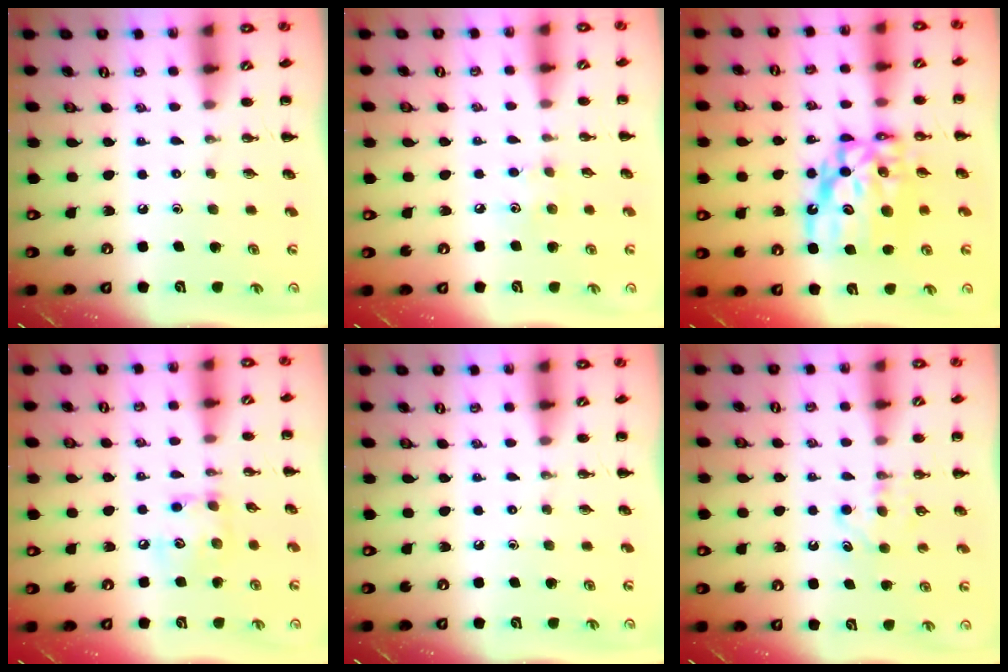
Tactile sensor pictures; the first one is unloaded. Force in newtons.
{"total": 4.0, "press": 3.9, "slide": 0.8}
{"total": 13.2, "press": 12.7, "slide": 3.6}
{"total": 8.7, "press": 8.7, "slide": 0.3}
{"total": 0.0}
{"total": 4.9, "press": 4.7, "slide": 1.5}